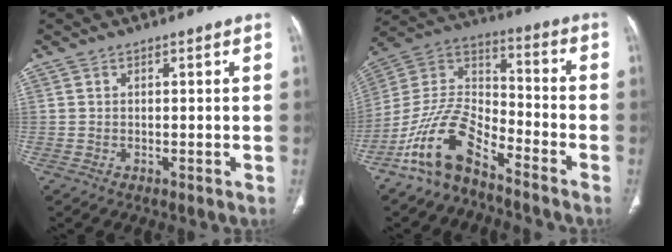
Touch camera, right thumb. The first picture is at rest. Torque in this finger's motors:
{"motor_torque": [2.61, 0.76, 1.14, -1.63, 0.48]}